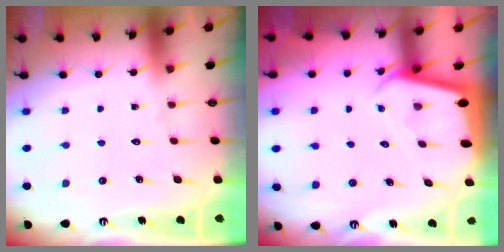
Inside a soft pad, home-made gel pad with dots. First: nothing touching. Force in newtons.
{"total": 2.1, "press": 2.1, "slide": 0.2}